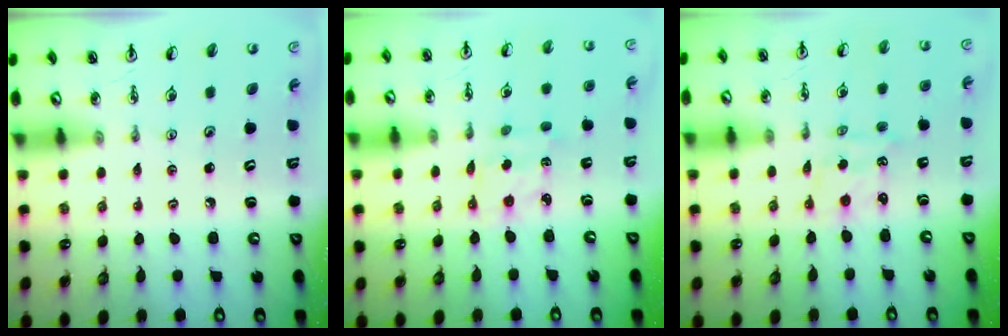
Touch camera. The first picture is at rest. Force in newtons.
{"total": 2.2, "press": 2.0, "slide": 0.8}
{"total": 0.0}